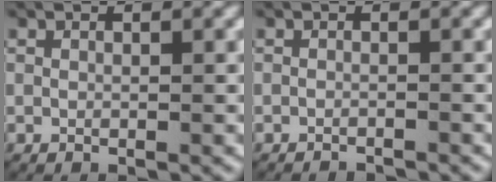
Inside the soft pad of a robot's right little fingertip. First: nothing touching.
{"total": 2.1, "force": [-2.0, 0.2, 0.2], "torque": [-0.006, -0.010, -0.029]}